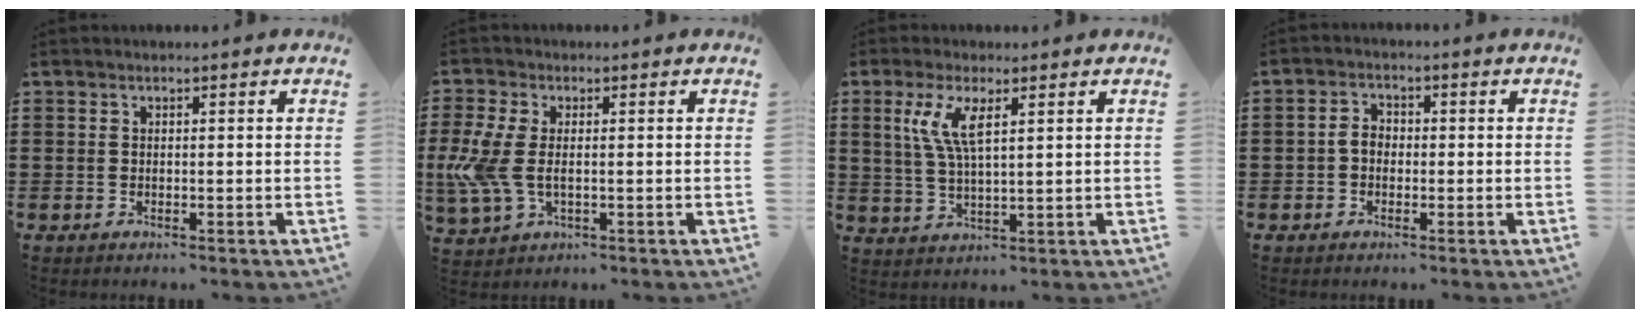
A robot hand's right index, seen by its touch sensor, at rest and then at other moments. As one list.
[{"total": 6.7, "force": [-0.4, 3.4, 5.8], "torque": [-0.152, -0.010, -0.015]}, {"total": 6.1, "force": [2.2, 1.7, 5.4], "torque": [-0.115, 0.003, 0.037]}, {"total": 2.6, "force": [-0.5, 1.8, 1.8], "torque": [-0.044, 0.002, -0.013]}]